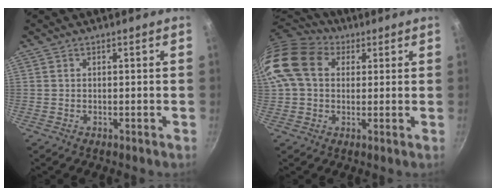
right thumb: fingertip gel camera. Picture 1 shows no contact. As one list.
[{"total": 15.8, "force": [4.3, 11.8, 9.5], "torque": [-0.184, 0.028, 0.064]}]